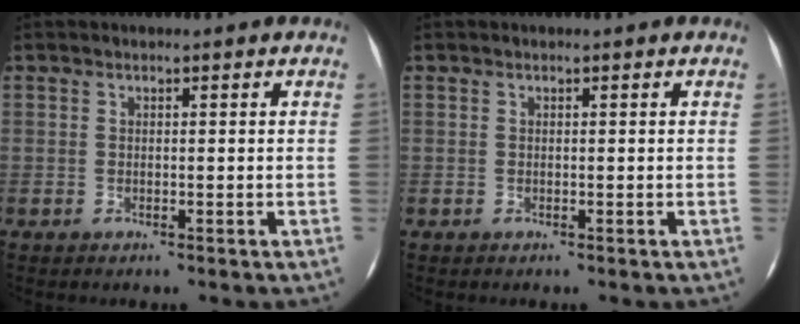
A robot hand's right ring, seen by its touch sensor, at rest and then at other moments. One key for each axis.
{"total": 0.0}